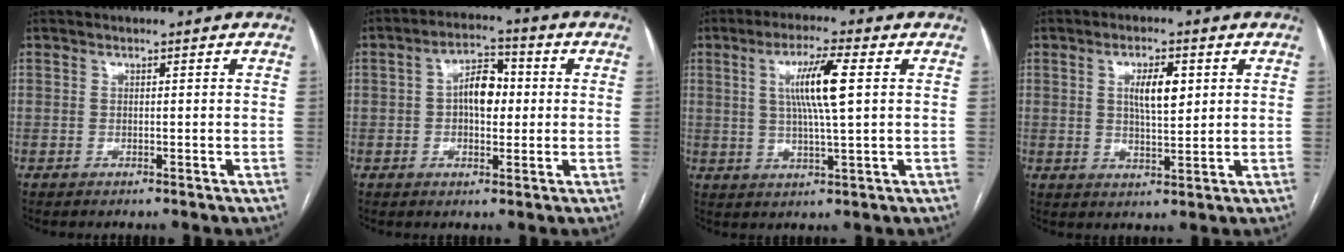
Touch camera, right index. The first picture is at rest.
{"total": 6.4, "force": [0.3, 3.3, 5.5], "torque": [-0.096, 0.019, 0.002]}
{"total": 8.4, "force": [1.9, 0.1, 8.1], "torque": [-0.154, 0.002, 0.034]}
{"total": 5.7, "force": [1.6, 1.6, 5.2], "torque": [-0.092, 0.002, 0.030]}